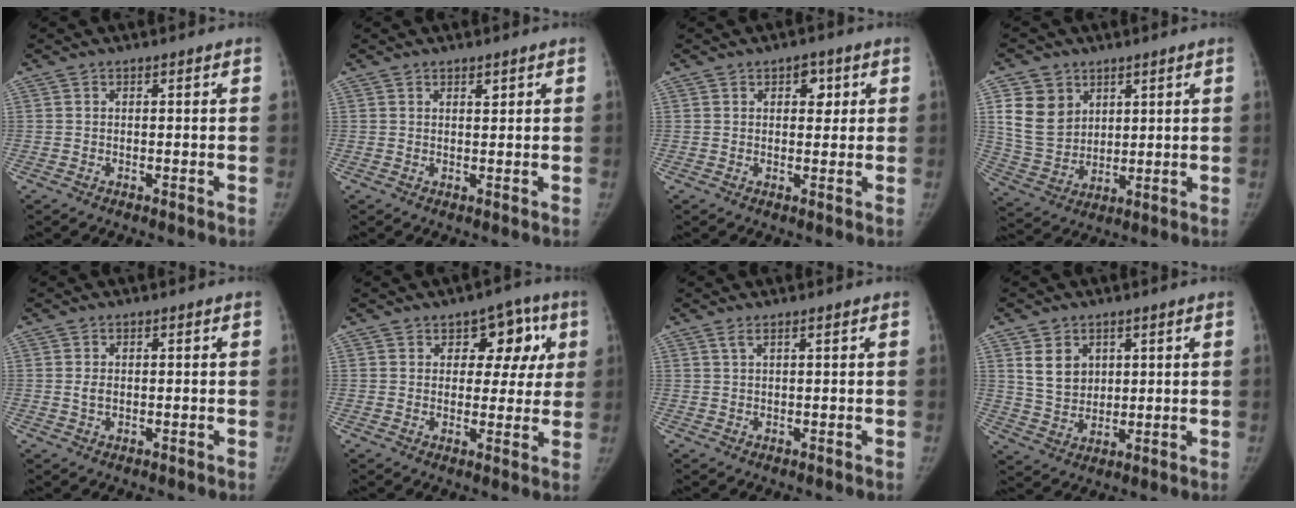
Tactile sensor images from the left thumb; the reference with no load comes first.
{"total": 1.1, "force": [0.7, 0.5, 0.6], "torque": [-0.003, -0.004, 0.010]}
{"total": 3.6, "force": [1.4, 2.4, 2.3], "torque": [-0.008, -0.002, 0.014]}
{"total": 10.8, "force": [4.3, 8.5, 5.1], "torque": [-0.070, -0.022, 0.097]}
{"total": 1.7, "force": [0.0, 1.2, 1.2], "torque": [-0.020, 0.001, 0.002]}
{"total": 9.0, "force": [3.3, 6.1, 5.8], "torque": [-0.016, -0.005, 0.036]}
{"total": 1.1, "force": [0.7, 0.1, 0.9], "torque": [-0.020, 0.006, 0.017]}
{"total": 7.0, "force": [2.8, 5.4, 3.4], "torque": [-0.038, -0.018, 0.061]}